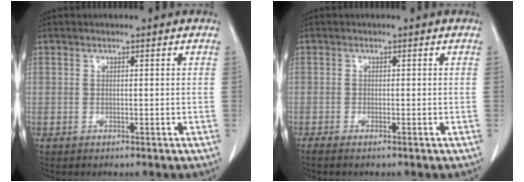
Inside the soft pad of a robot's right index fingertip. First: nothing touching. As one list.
[{"total": 0.9, "force": [-0.6, 0.0, 0.6], "torque": [-0.012, -0.001, -0.012]}]